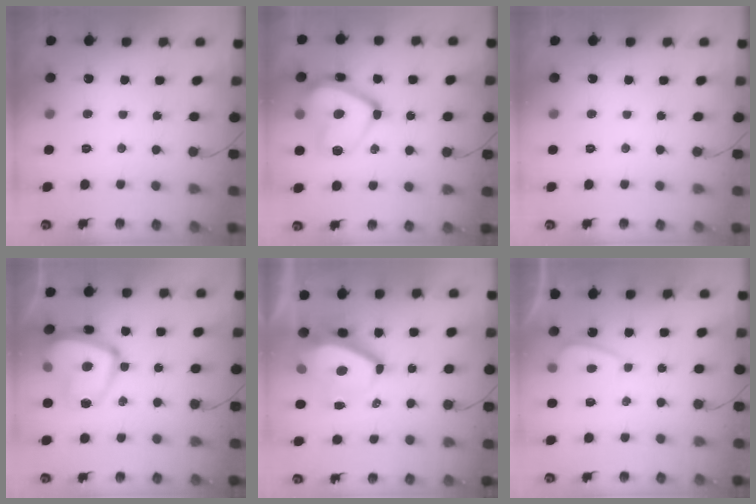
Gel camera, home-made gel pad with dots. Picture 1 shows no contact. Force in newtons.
{"total": 18.2, "press": 18.1, "slide": 1.7}
{"total": 0.0}
{"total": 17.9, "press": 17.8, "slide": 1.8}
{"total": 10.9, "press": 10.9, "slide": 0.9}
{"total": 1.6, "press": 1.5, "slide": 0.6}